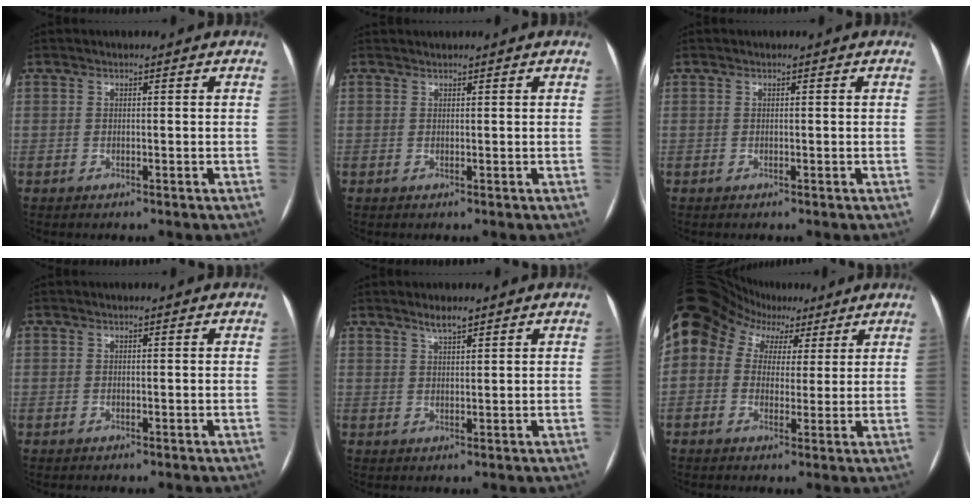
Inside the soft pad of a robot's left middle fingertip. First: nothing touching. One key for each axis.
{"total": 2.0, "fx": -0.1, "fy": -1.6, "fz": -1.1, "tx": 0.015, "ty": 0.002, "tz": 0.005}
{"total": 0.0}
{"total": 0.0}
{"total": 2.4, "fx": 1.9, "fy": 0.3, "fz": 1.4, "tx": -0.029, "ty": 0.002, "tz": 0.036}
{"total": 14.2, "fx": 7.3, "fy": 10.2, "fz": 6.6, "tx": -0.154, "ty": 0.080, "tz": 0.132}